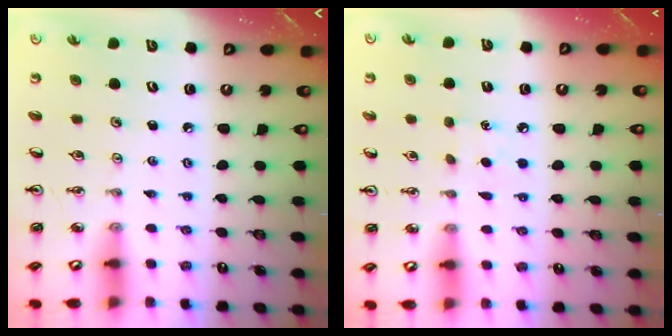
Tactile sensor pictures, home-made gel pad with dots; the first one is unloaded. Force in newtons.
{"total": 6.2, "press": 6.1, "slide": 0.7}